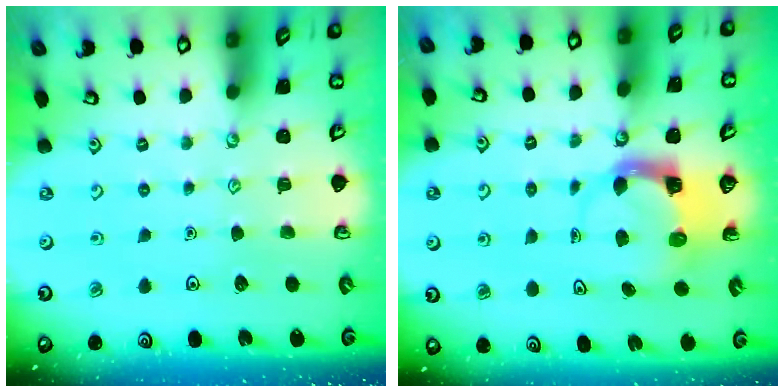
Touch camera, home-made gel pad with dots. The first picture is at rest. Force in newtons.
{"total": 3.7, "press": 3.7, "slide": 0.5}